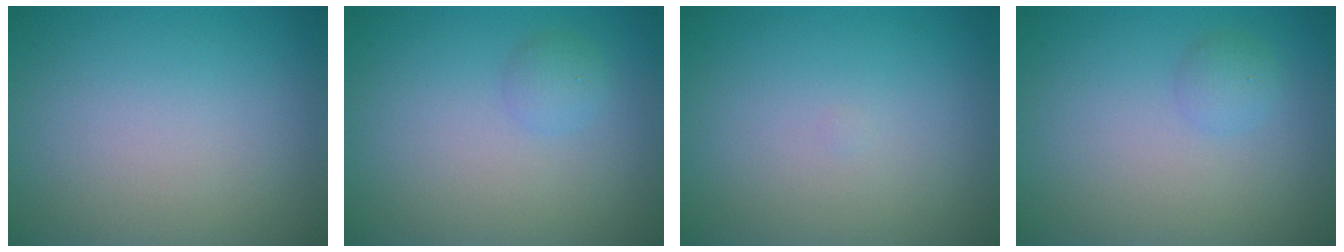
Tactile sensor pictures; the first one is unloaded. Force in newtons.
{"total": 1.2, "press": 1.2, "slide": 0.1}
{"total": 0.0}
{"total": 1.2, "press": 1.2, "slide": 0.1}